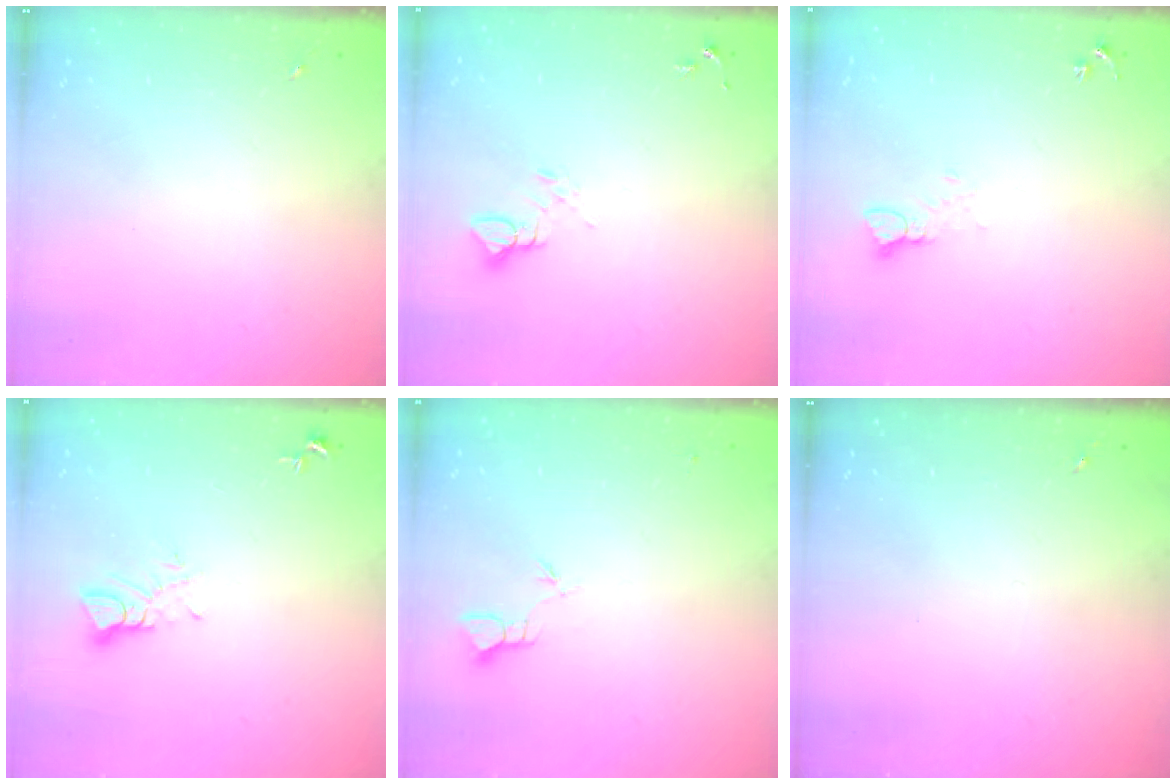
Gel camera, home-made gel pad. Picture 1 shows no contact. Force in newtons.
{"total": 3.4, "press": 3.4, "slide": 0.2}
{"total": 3.7, "press": 3.7, "slide": 0.1}
{"total": 3.6, "press": 3.6, "slide": 0.2}
{"total": 2.0, "press": 2.0, "slide": 0.1}
{"total": 0.0}